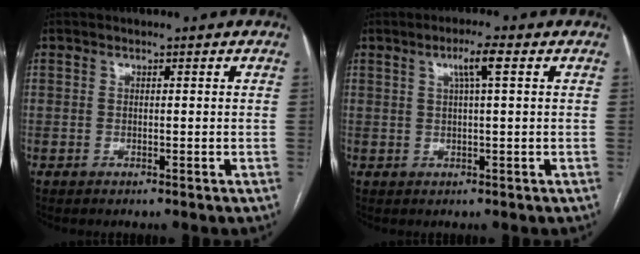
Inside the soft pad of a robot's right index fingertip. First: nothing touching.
{"total": 3.5, "force": [1.3, -0.2, 3.3], "torque": [-0.061, 0.005, 0.023]}